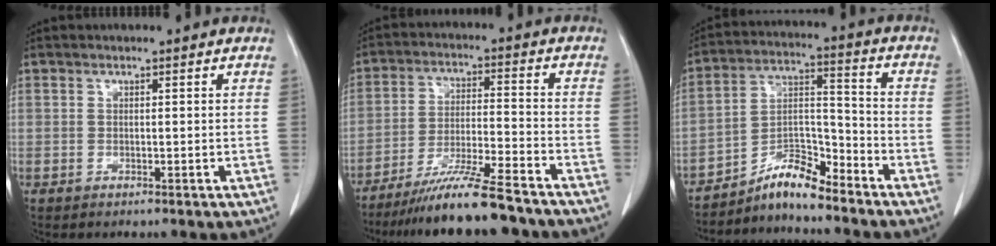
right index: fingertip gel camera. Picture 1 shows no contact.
{"total": 12.6, "force": [-10.6, -0.2, 6.8], "torque": [-0.108, -0.021, -0.177]}
{"total": 7.4, "force": [-6.7, 1.0, 3.0], "torque": [-0.056, 0.023, -0.120]}